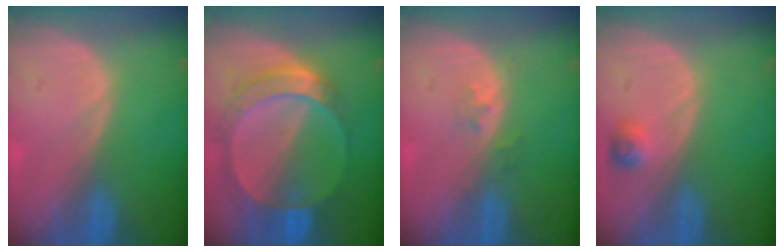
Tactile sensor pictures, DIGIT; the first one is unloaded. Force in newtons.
{"total": 8.5, "press": 7.7, "slide": 3.5}
{"total": 1.9, "press": 1.4, "slide": 1.2}
{"total": 2.4, "press": 2.2, "slide": 0.9}